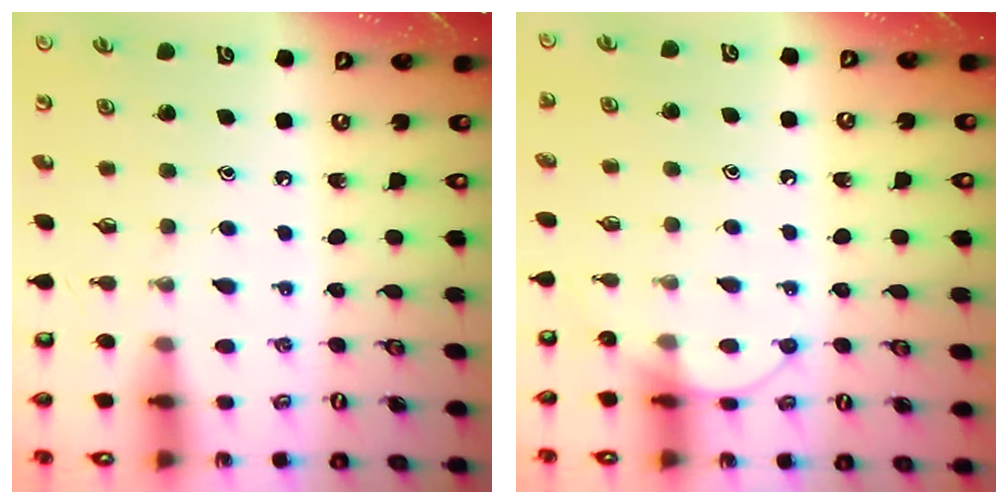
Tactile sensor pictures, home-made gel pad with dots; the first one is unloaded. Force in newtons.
{"total": 6.5, "press": 6.5, "slide": 0.5}